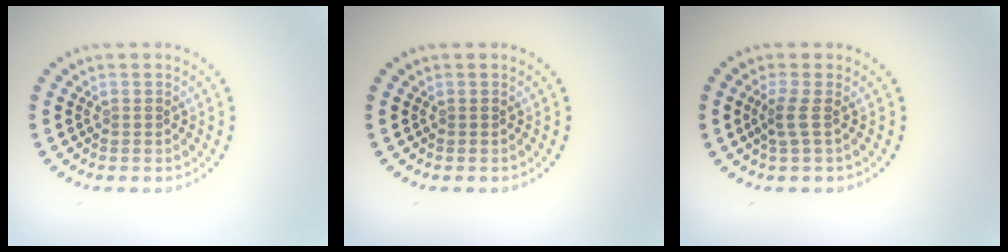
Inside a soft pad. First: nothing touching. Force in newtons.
{"total": 0.0}
{"total": 1.6, "press": 1.1, "slide": 1.2}